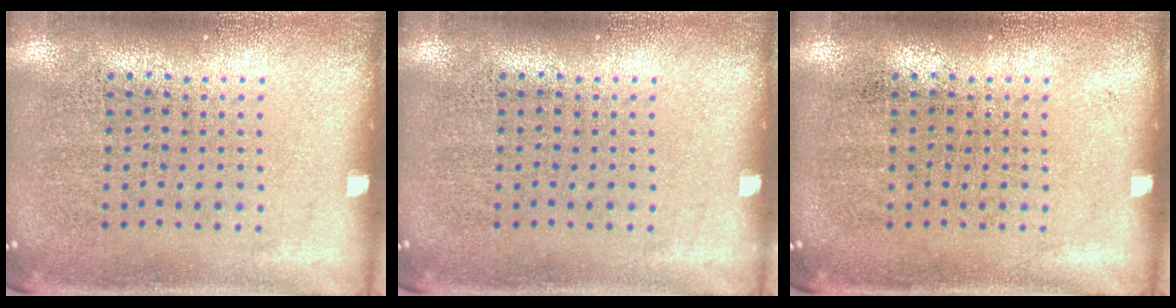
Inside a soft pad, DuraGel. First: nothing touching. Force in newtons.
{"total": 0.0}
{"total": 0.0}